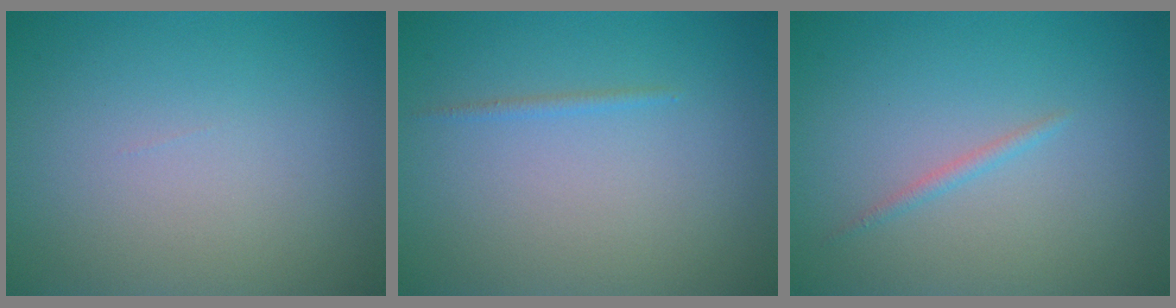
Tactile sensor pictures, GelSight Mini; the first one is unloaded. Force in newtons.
{"total": 0.6, "press": 0.6, "slide": 0.1}
{"total": 0.8, "press": 0.8, "slide": 0.0}